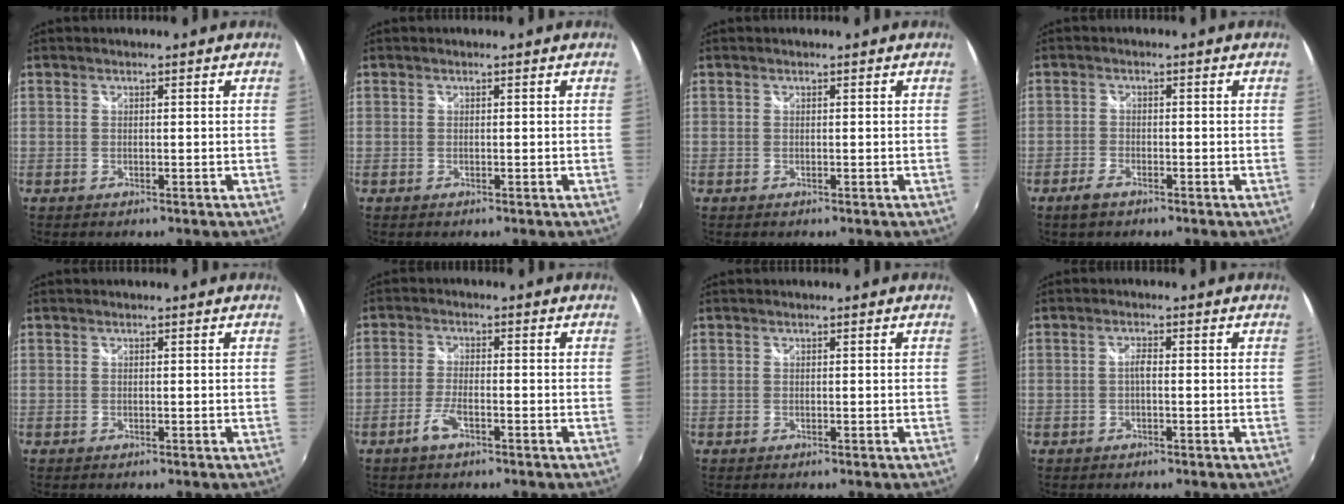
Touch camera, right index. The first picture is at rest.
{"total": 0.0}
{"total": 0.0}
{"total": 3.0, "force": [-2.2, 1.3, 1.6], "torque": [-0.043, -0.004, -0.045]}
{"total": 0.0}
{"total": 4.0, "force": [-2.5, 1.1, 3.0], "torque": [-0.073, -0.001, -0.050]}
{"total": 0.0}
{"total": 1.4, "force": [-0.4, 0.4, 1.3], "torque": [-0.026, 0.004, -0.009]}